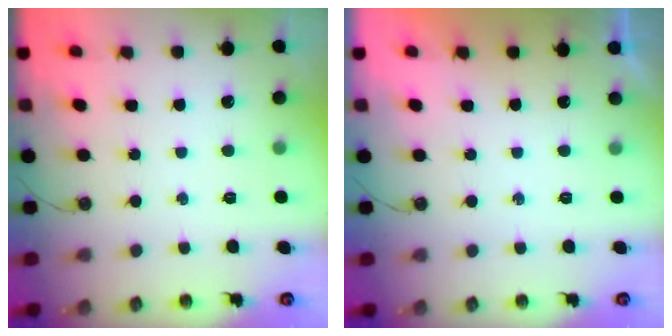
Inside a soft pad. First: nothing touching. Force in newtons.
{"total": 0.0}